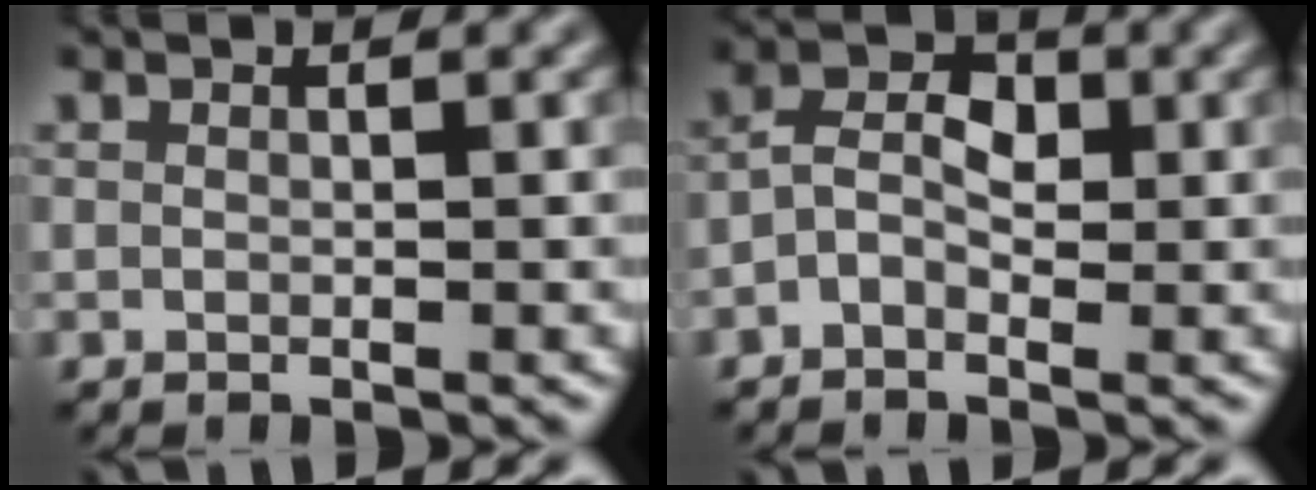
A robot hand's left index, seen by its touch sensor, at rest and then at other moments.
{"total": 3.2, "force": [-0.9, 2.0, 2.4], "torque": [-0.046, 0.009, -0.024]}